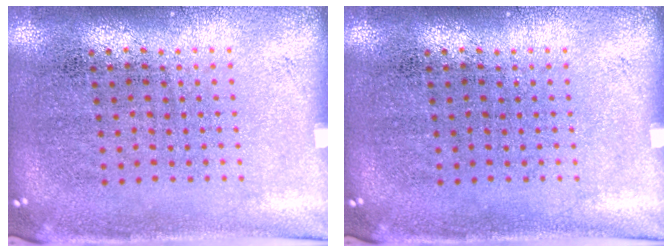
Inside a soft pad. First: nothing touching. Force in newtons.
{"total": 0.0}